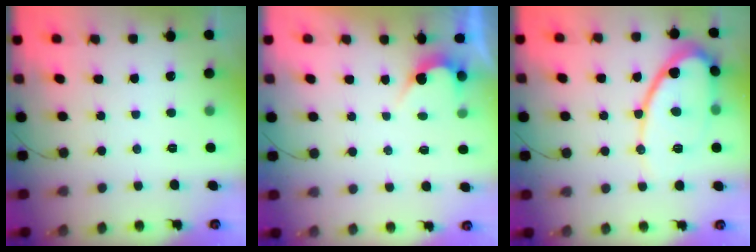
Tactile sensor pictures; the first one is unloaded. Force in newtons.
{"total": 2.7, "press": 2.7, "slide": 0.2}
{"total": 12.9, "press": 12.8, "slide": 1.5}